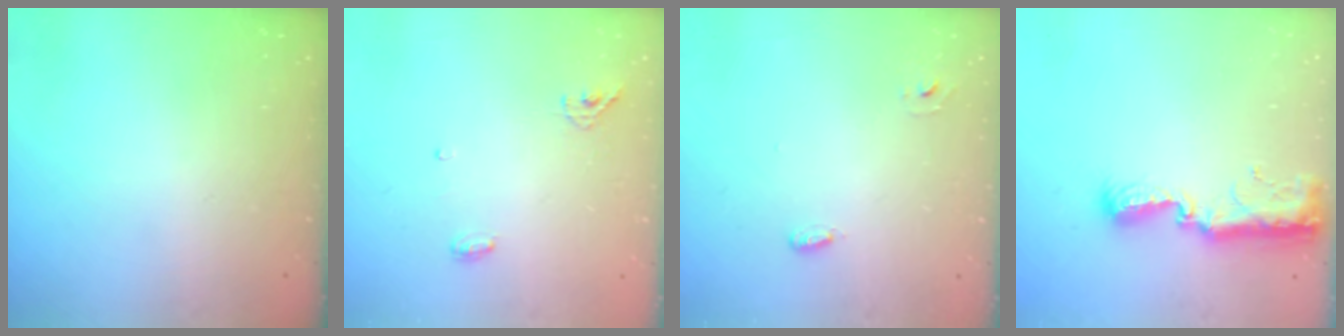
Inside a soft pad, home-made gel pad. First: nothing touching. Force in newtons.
{"total": 5.1, "press": 5.0, "slide": 1.1}
{"total": 2.6, "press": 2.5, "slide": 0.6}
{"total": 12.8, "press": 11.4, "slide": 5.9}